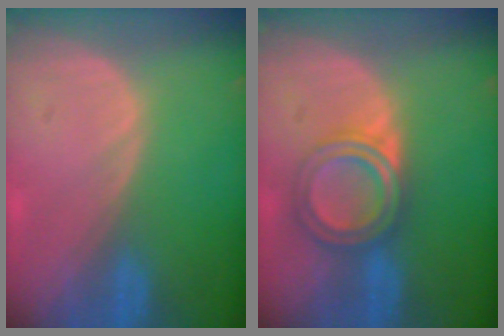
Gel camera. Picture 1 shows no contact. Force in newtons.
{"total": 5.6, "press": 5.6, "slide": 0.1}